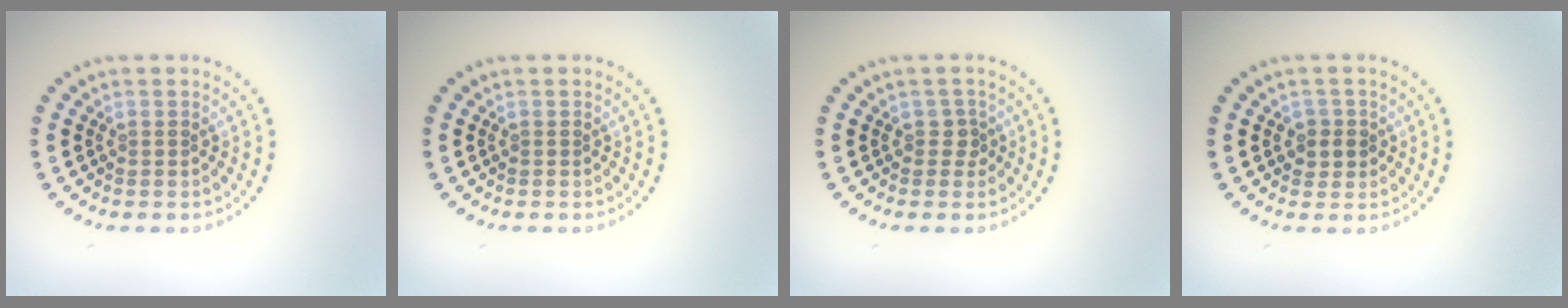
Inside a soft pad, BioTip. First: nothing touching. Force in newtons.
{"total": 0.0}
{"total": 1.2, "press": 1.0, "slide": 0.7}
{"total": 1.6, "press": 1.4, "slide": 0.8}